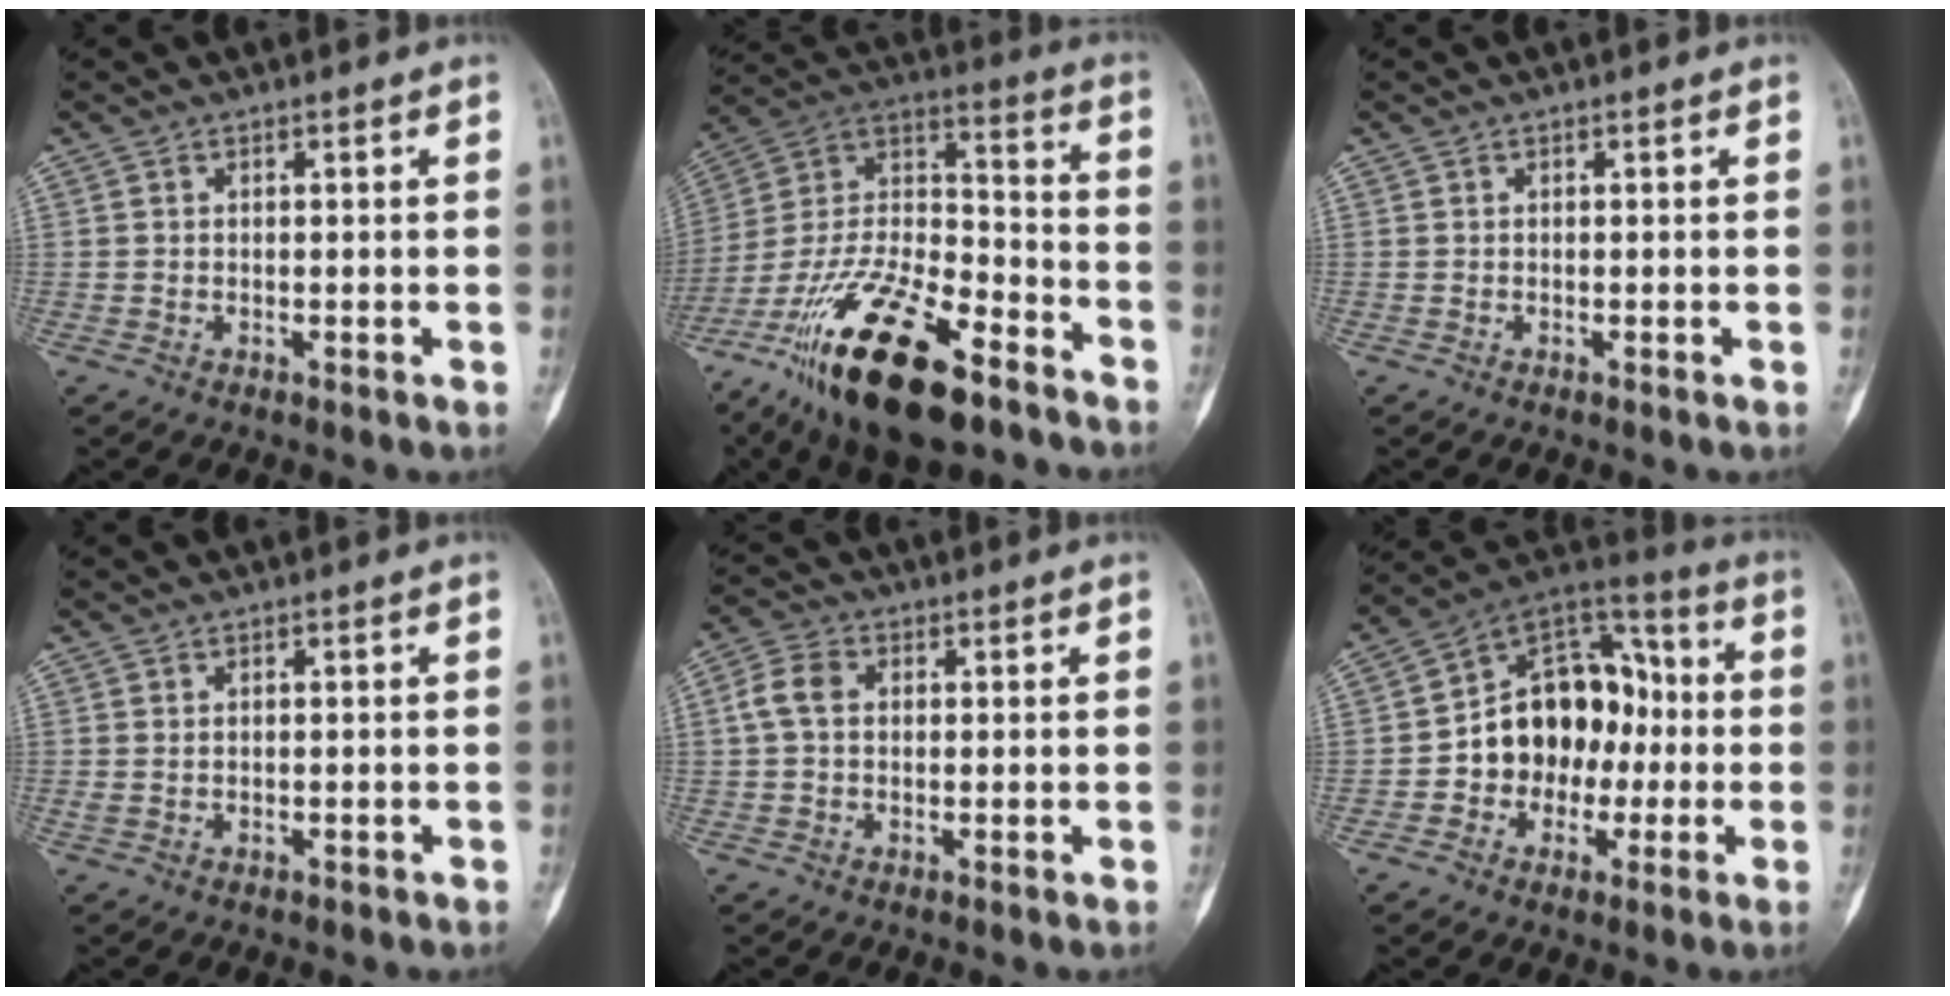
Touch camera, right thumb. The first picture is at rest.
{"total": 26.3, "force": [-16.7, 10.0, 17.8], "torque": [-0.348, 0.062, -0.295]}
{"total": 0.0}
{"total": 0.9, "force": [-0.1, 0.7, 0.6], "torque": [-0.019, 0.006, 0.001]}
{"total": 4.7, "force": [0.4, 3.4, 3.3], "torque": [-0.067, 0.013, -0.002]}
{"total": 16.9, "force": [-2.1, 12.9, 10.7], "torque": [-0.117, 0.052, -0.040]}